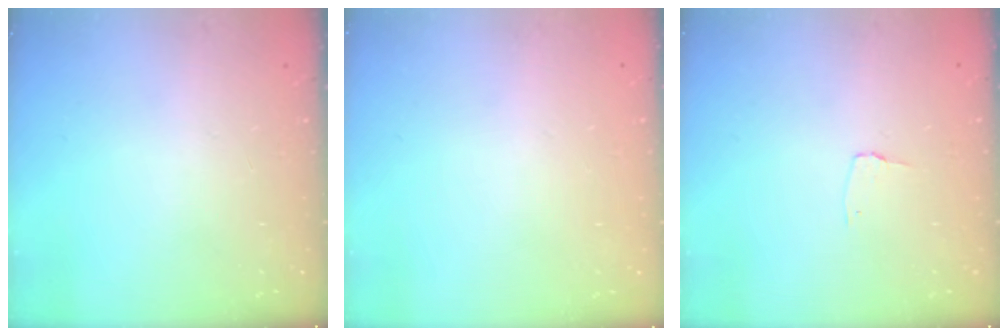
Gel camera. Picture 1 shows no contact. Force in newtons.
{"total": 0.0}
{"total": 2.7, "press": 2.7, "slide": 0.3}